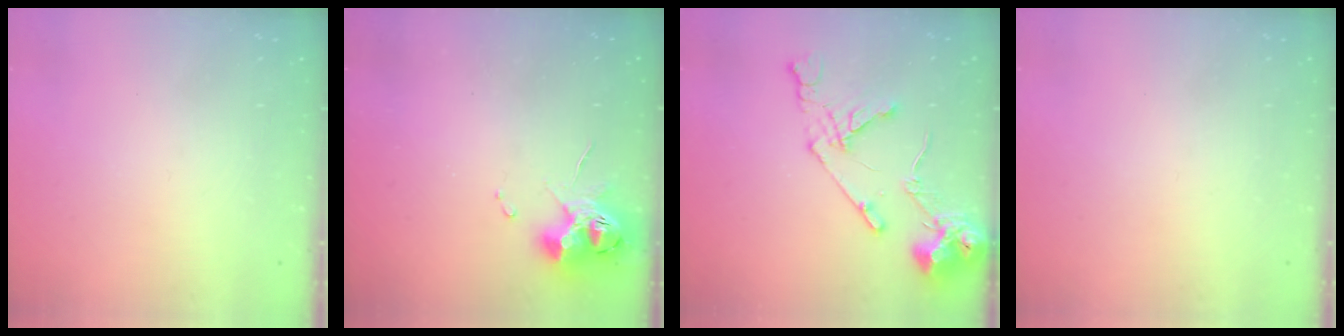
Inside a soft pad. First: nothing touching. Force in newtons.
{"total": 11.2, "press": 11.2, "slide": 0.5}
{"total": 13.1, "press": 13.0, "slide": 1.5}
{"total": 0.0}